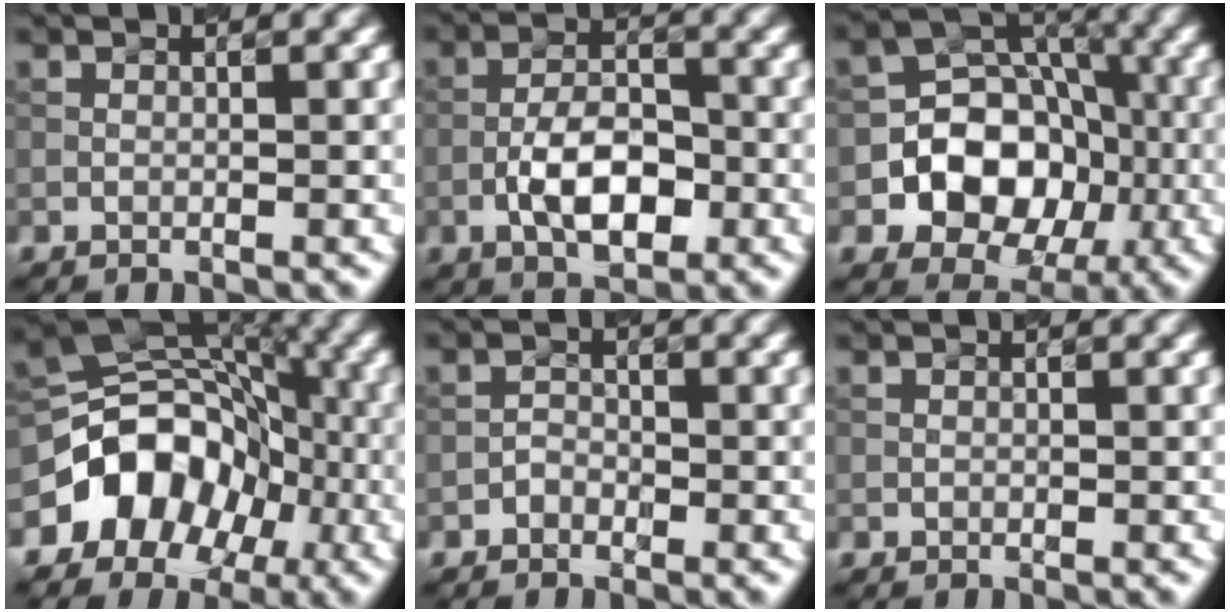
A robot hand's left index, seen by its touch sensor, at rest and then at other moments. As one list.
[{"total": 5.3, "force": [-2.0, 2.5, 4.2], "torque": [-0.070, 0.007, -0.038]}, {"total": 8.6, "force": [-2.1, 7.1, 4.3], "torque": [-0.040, 0.003, -0.059]}, {"total": 8.6, "force": [-3.5, 6.4, 4.5], "torque": [-0.047, 0.016, -0.069]}, {"total": 1.1, "force": [-0.7, 0.8, 0.2], "torque": [0.001, 0.005, -0.015]}, {"total": 0.0}]